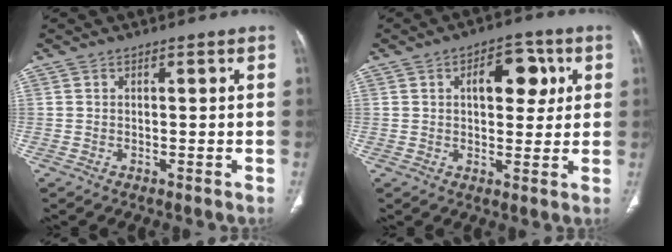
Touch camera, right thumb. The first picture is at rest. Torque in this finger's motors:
{"motor_torque": [0.76, 0.85, 0.77, 0.12, 0.01]}